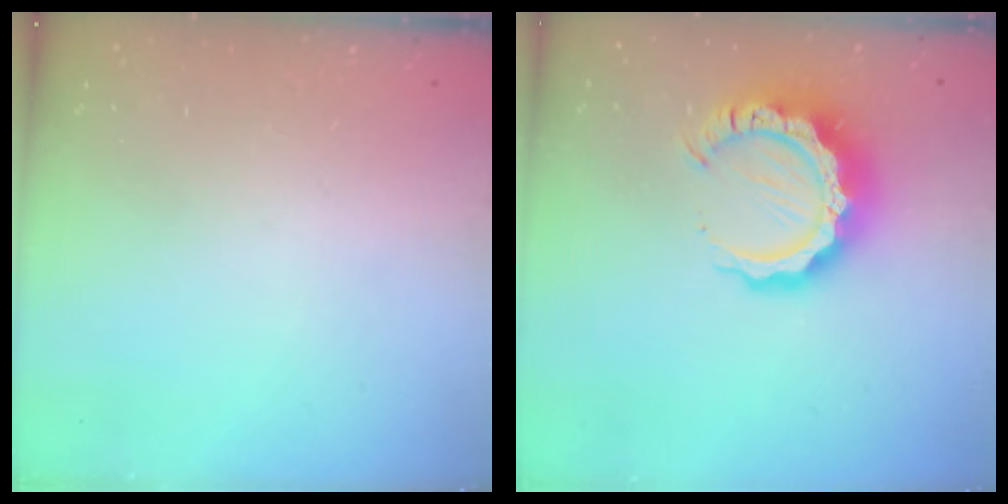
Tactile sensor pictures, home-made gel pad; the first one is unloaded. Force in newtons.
{"total": 13.1, "press": 13.0, "slide": 1.2}